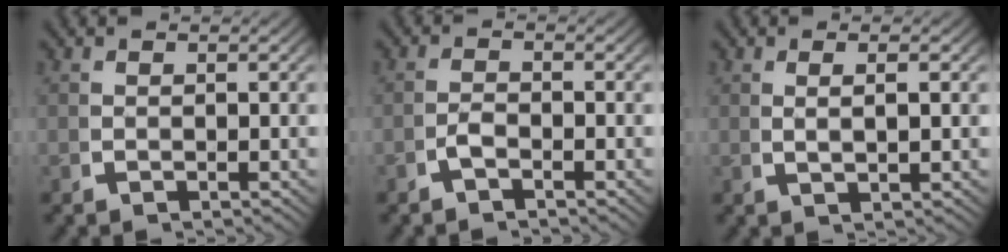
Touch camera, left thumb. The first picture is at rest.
{"total": 1.3, "force": [-1.1, 0.4, 0.6], "torque": [-0.015, 0.002, -0.022]}
{"total": 1.5, "force": [0.7, 0.0, 1.3], "torque": [-0.030, 0.004, 0.017]}